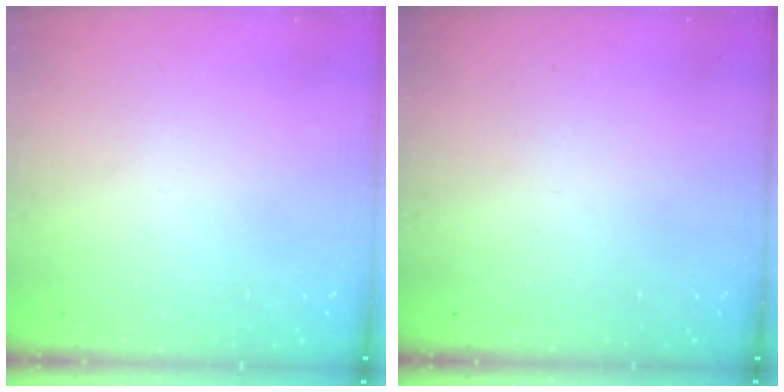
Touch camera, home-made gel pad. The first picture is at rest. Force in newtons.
{"total": 0.0}